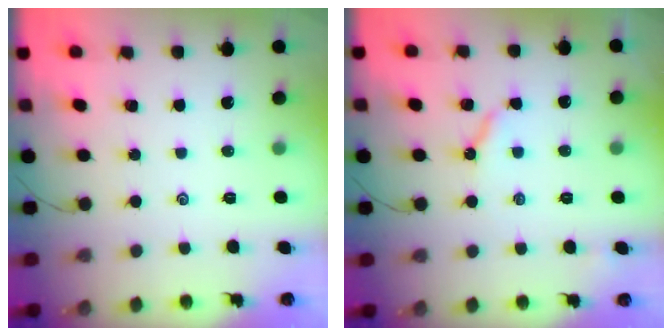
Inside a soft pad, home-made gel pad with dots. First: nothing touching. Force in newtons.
{"total": 5.3, "press": 5.3, "slide": 0.2}